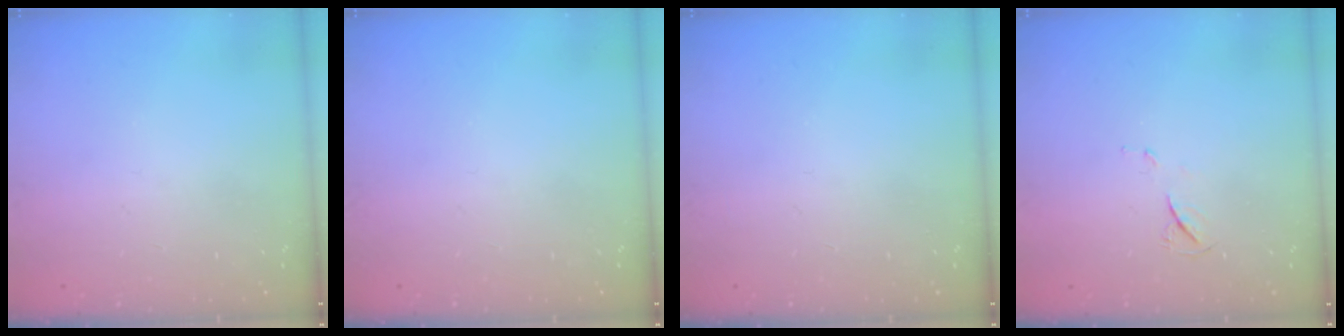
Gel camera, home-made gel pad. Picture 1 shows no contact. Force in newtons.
{"total": 0.0}
{"total": 0.0}
{"total": 4.5, "press": 4.5, "slide": 0.6}